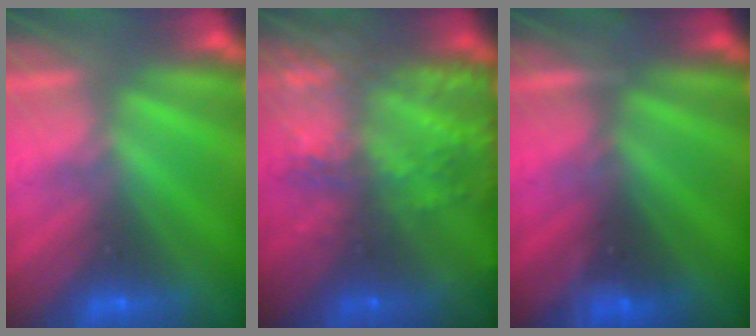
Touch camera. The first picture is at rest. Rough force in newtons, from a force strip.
{"total": 7.5}
{"total": 3.5}